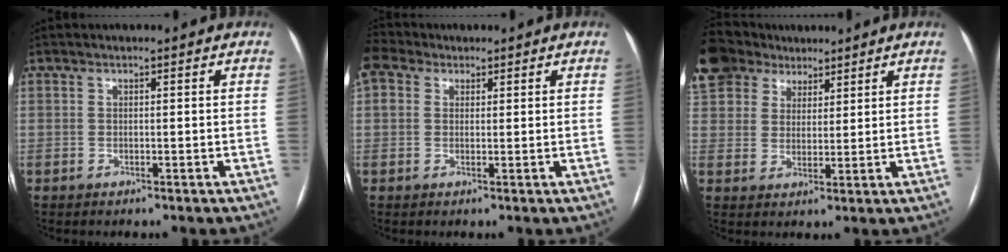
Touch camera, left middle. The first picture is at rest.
{"total": 4.4, "force": [2.6, 3.0, 1.9], "torque": [-0.054, 0.031, 0.054]}
{"total": 15.5, "force": [11.1, 9.7, 4.8], "torque": [-0.143, 0.055, 0.214]}